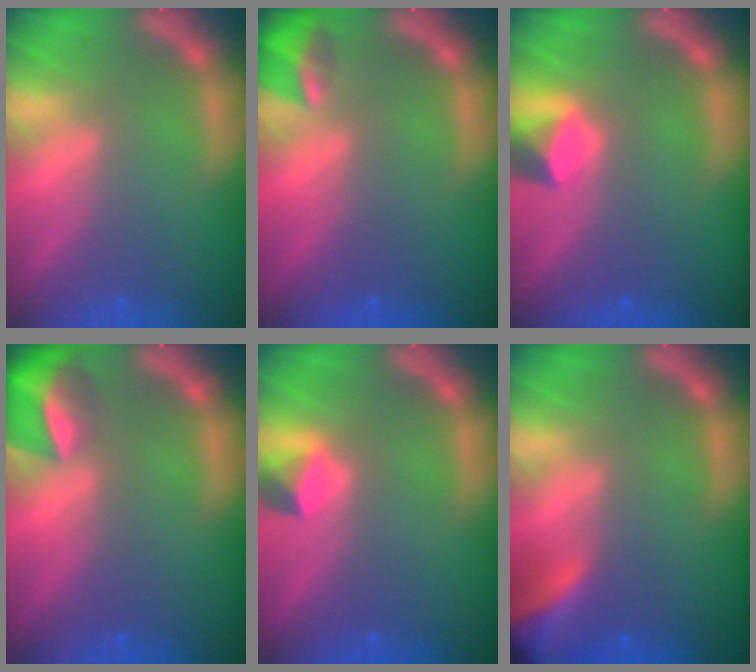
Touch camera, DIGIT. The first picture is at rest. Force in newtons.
{"total": 2.9}
{"total": 2.4}
{"total": 5.5}
{"total": 1.9}
{"total": 7.9}